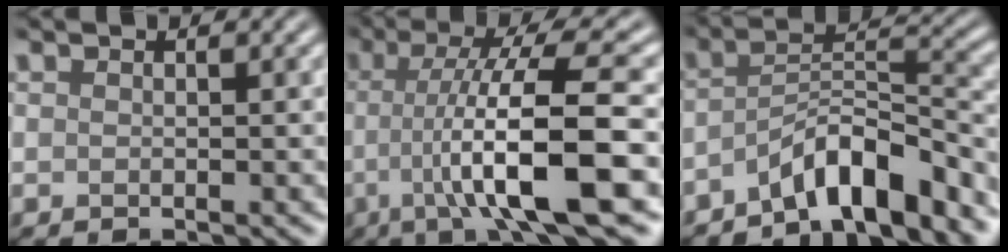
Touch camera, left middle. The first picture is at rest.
{"total": 10.1, "force": [-1.8, 1.8, 9.8], "torque": [-0.141, 0.006, -0.033]}
{"total": 6.7, "force": [-4.8, 1.5, 4.4], "torque": [-0.068, 0.012, -0.086]}